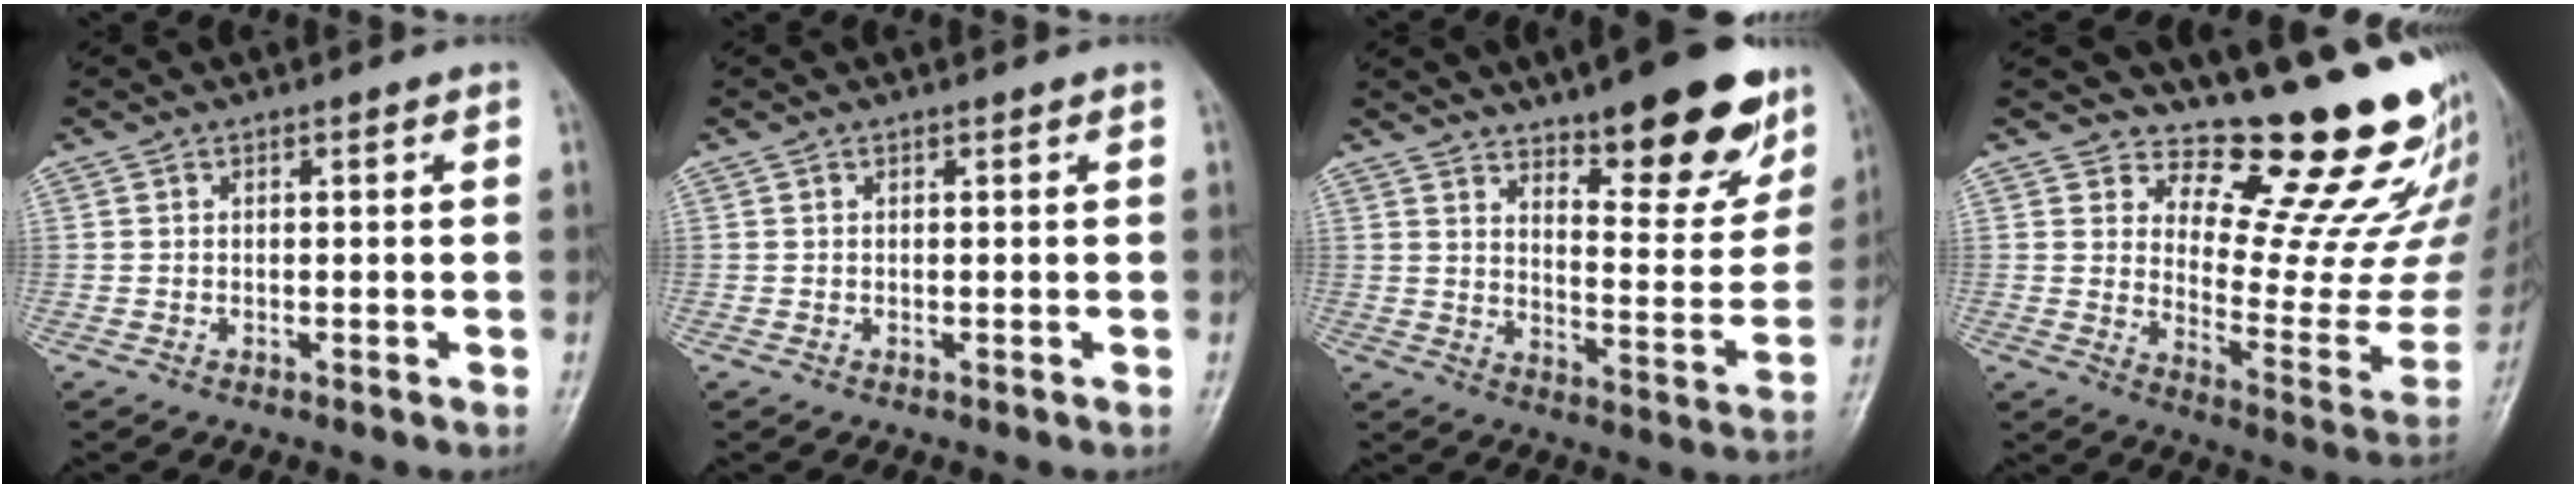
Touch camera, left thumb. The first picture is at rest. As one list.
[{"total": 0.0}, {"total": 17.7, "force": [12.0, 5.8, 11.7], "torque": [-0.111, -0.075, 0.179]}, {"total": 18.5, "force": [16.8, 4.1, 6.8], "torque": [-0.043, -0.180, 0.216]}]